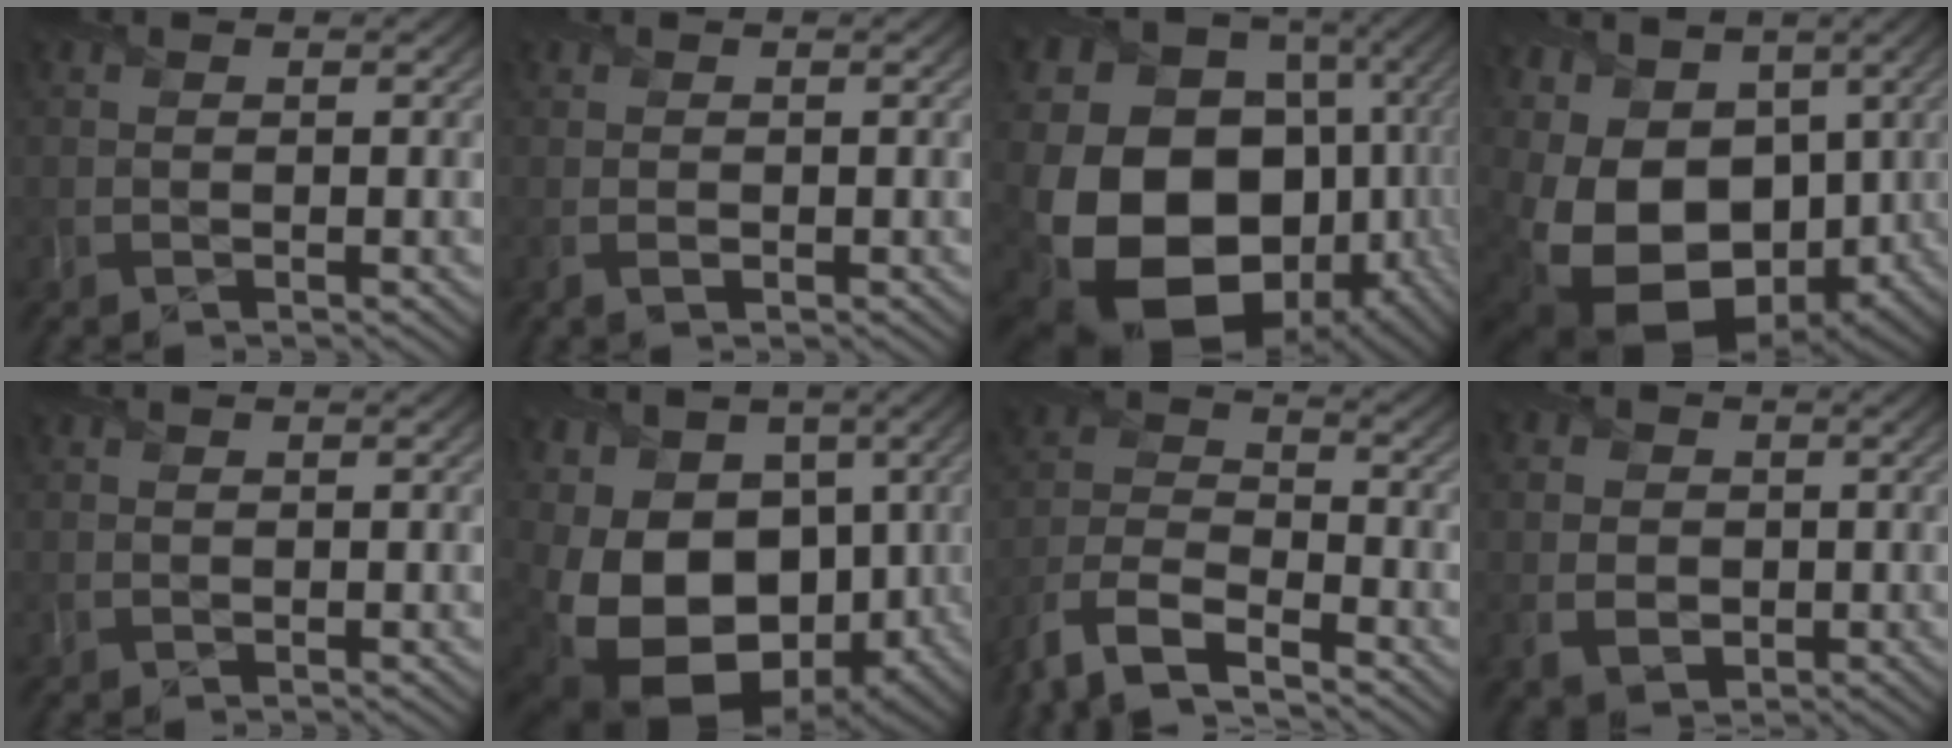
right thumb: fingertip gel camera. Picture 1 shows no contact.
{"total": 1.0, "force": [-0.2, 0.6, 0.8], "torque": [-0.019, -0.004, -0.001]}
{"total": 21.9, "force": [-2.7, 17.5, 12.8], "torque": [-0.285, -0.060, -0.001]}
{"total": 16.9, "force": [-1.3, 12.8, 10.9], "torque": [-0.242, -0.052, 0.007]}
{"total": 0.5, "force": [0.1, 0.4, 0.3], "torque": [-0.008, -0.003, 0.005]}
{"total": 18.9, "force": [-2.8, 14.5, 11.7], "torque": [-0.234, -0.038, -0.042]}
{"total": 10.8, "force": [-8.5, 3.8, 5.6], "torque": [-0.124, -0.014, -0.181]}
{"total": 5.5, "force": [0.0, 4.7, 2.8], "torque": [-0.079, -0.005, -0.008]}